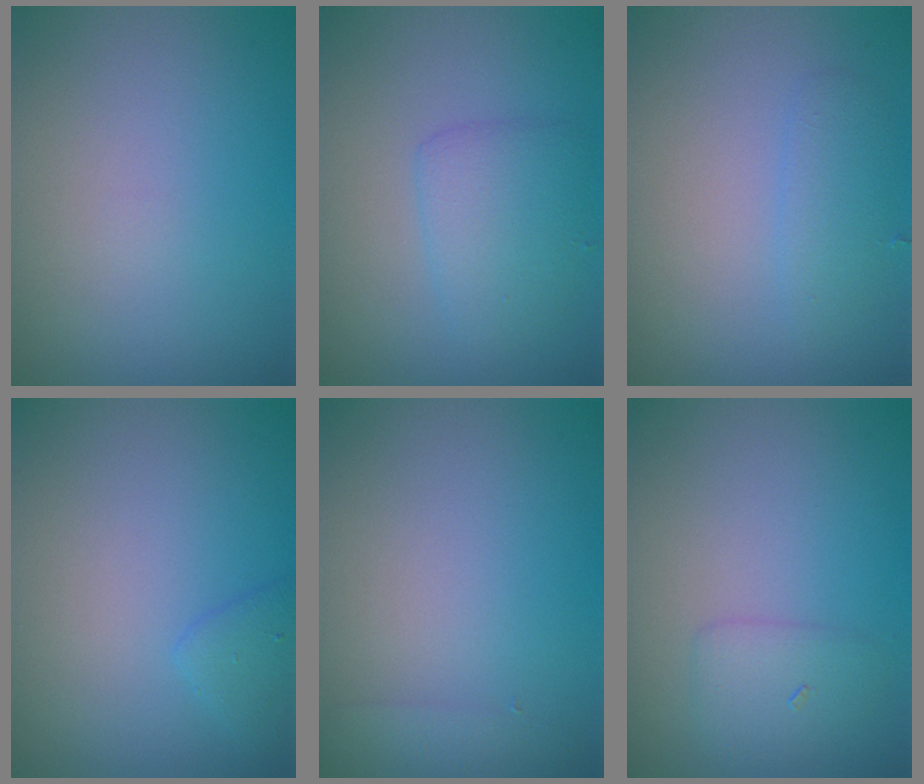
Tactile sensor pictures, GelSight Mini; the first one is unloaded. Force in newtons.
{"total": 2.8, "press": 2.8, "slide": 0.1}
{"total": 1.7, "press": 1.7, "slide": 0.2}
{"total": 1.4, "press": 1.4, "slide": 0.1}
{"total": 1.3, "press": 1.3, "slide": 0.1}
{"total": 1.8, "press": 1.8, "slide": 0.1}